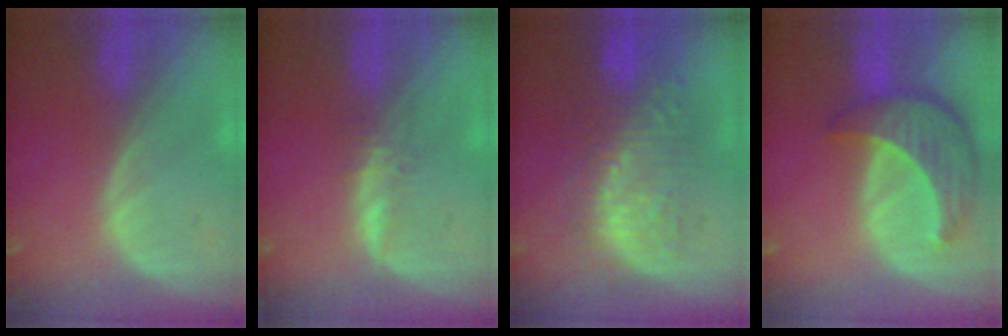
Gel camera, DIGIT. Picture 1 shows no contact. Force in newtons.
{"total": 1.6, "press": 1.5, "slide": 0.5}
{"total": 9.9, "press": 9.3, "slide": 3.4}
{"total": 8.6, "press": 7.8, "slide": 3.8}